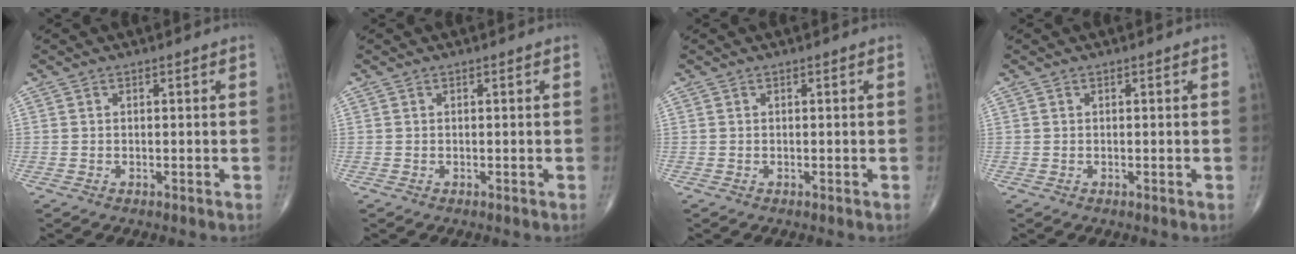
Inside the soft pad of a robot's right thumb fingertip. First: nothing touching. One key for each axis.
{"total": 0.0}
{"total": 0.0}
{"total": 0.0}